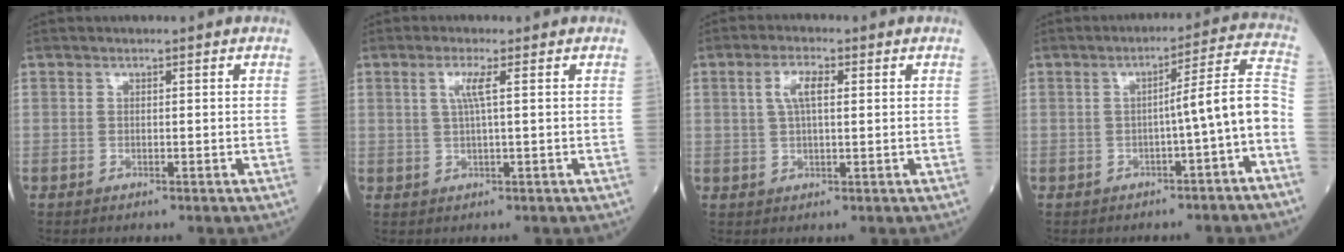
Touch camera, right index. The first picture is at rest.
{"total": 2.9, "force": [0.9, -0.3, 2.7], "torque": [-0.061, 0.003, 0.017]}
{"total": 4.2, "force": [1.2, 1.2, 3.8], "torque": [-0.080, 0.010, 0.025]}
{"total": 7.7, "force": [-2.7, -0.7, 7.2], "torque": [-0.091, 0.025, -0.038]}